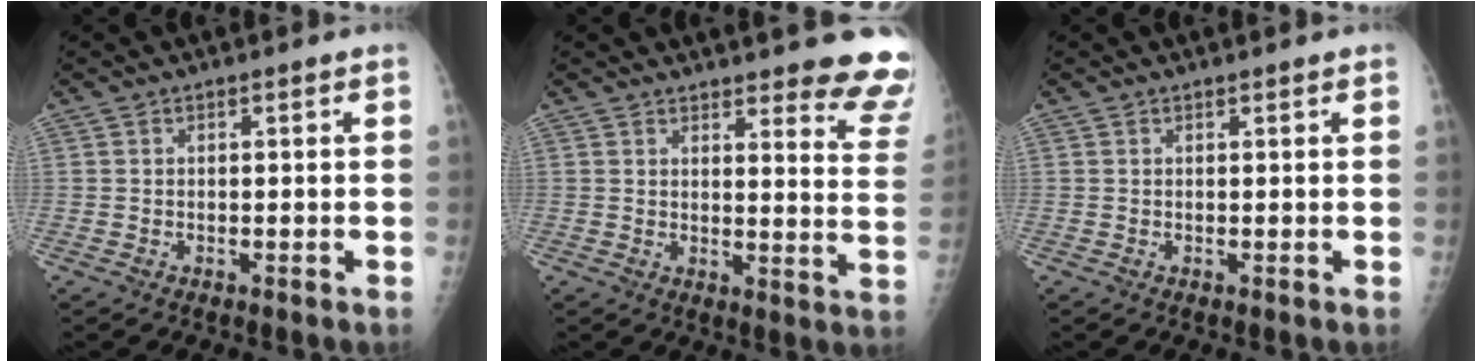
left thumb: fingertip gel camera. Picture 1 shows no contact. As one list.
[{"total": 12.8, "force": [11.5, 2.3, 5.2], "torque": [-0.025, -0.094, 0.111]}, {"total": 0.6, "force": [0.6, 0.1, 0.2], "torque": [-0.004, 0.002, 0.008]}]